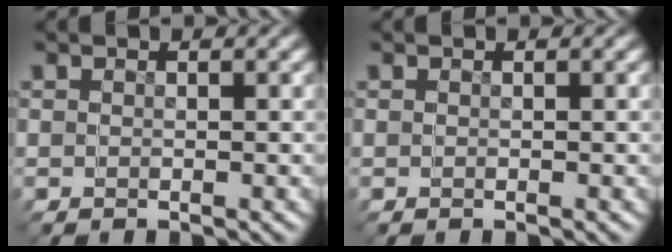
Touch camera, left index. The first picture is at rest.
{"total": 0.0}